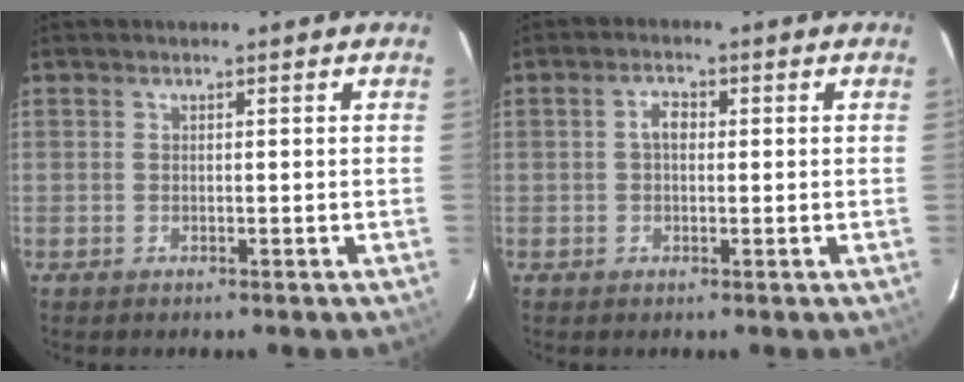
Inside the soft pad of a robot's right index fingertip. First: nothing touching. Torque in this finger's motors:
{"motor_torque": [0.34, -0.11, 0.22, 0.05]}